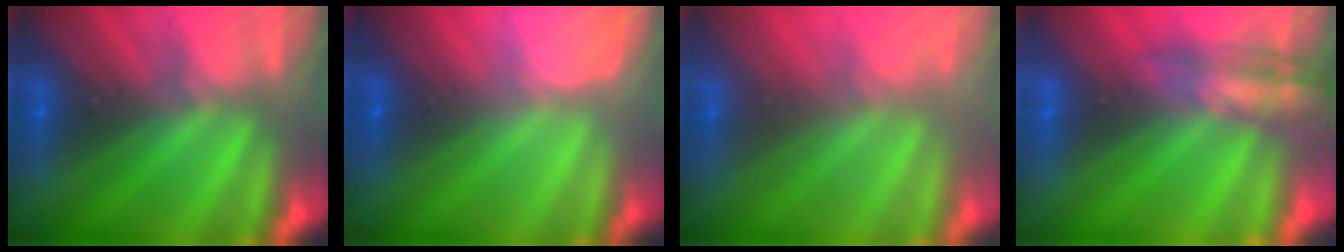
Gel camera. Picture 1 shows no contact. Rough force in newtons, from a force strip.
{"total": 2.9}
{"total": 2.8}
{"total": 2.6}